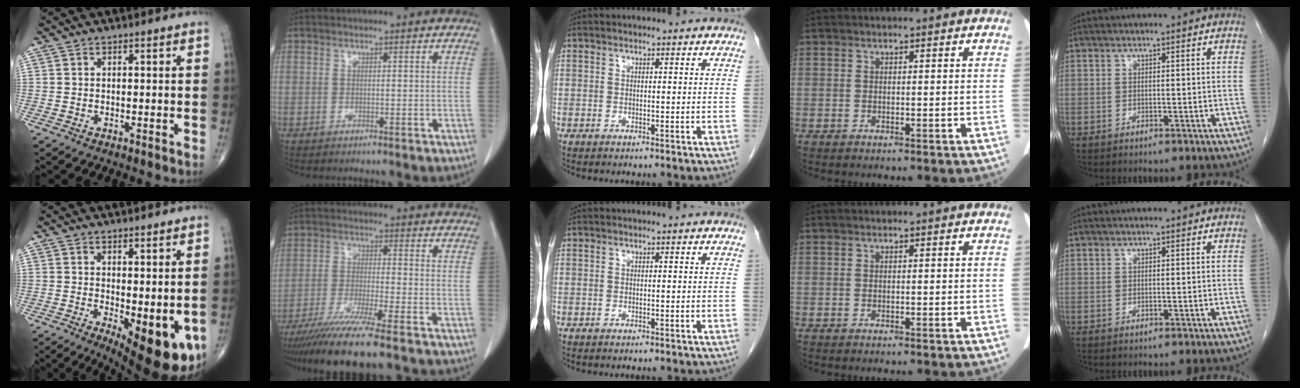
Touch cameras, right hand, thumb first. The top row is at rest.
{"thumb": {"total": 11.9, "force": [-2.8, 4.2, 10.7], "torque": [-0.135, -0.028, -0.024]}, "index": {"total": 12.2, "force": [-9.8, -1.0, 7.3], "torque": [-0.115, -0.036, -0.160]}}